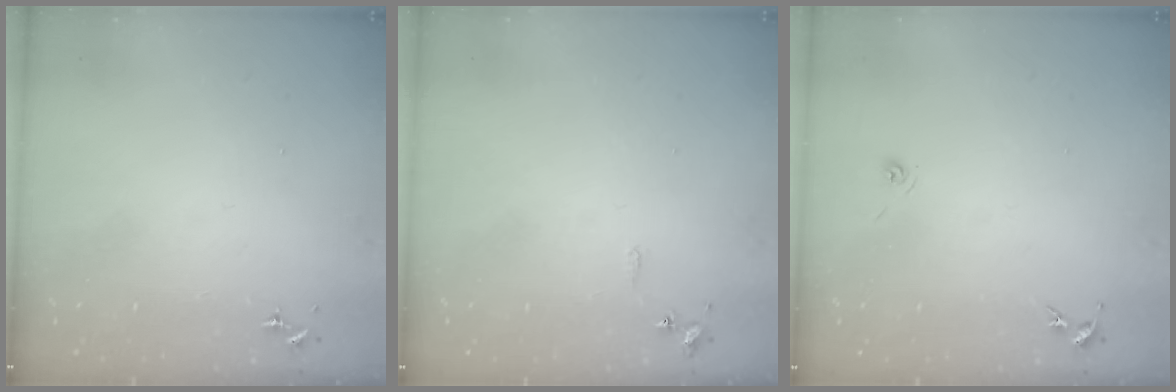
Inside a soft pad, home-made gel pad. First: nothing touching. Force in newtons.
{"total": 4.5, "press": 4.4, "slide": 0.6}
{"total": 3.3, "press": 2.7, "slide": 2.0}